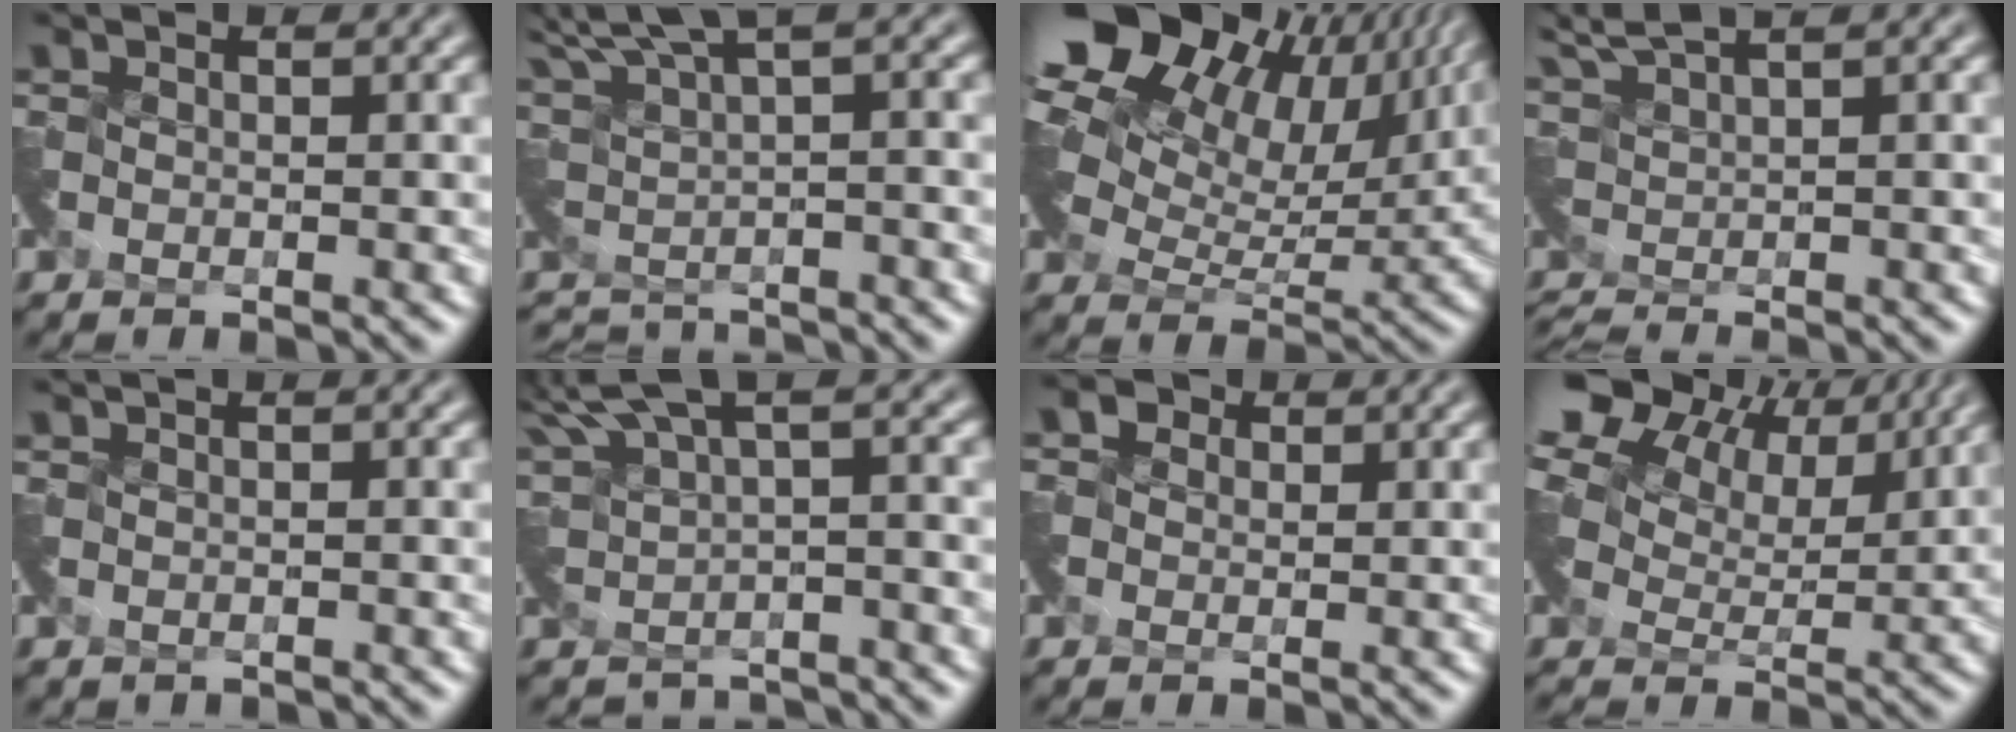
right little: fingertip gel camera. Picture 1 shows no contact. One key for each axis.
{"total": 3.2, "fx": 1.4, "fy": 1.4, "fz": 2.5, "tx": -0.054, "ty": -0.018, "tz": 0.044}
{"total": 18.5, "fx": 10.2, "fy": 10.9, "fz": 11.0, "tx": -0.207, "ty": 0.060, "tz": 0.163}
{"total": 2.5, "fx": 1.4, "fy": 0.4, "fz": 2.1, "tx": -0.042, "ty": -0.002, "tz": 0.024}
{"total": 1.1, "fx": -0.1, "fy": 0.8, "fz": 0.8, "tx": -0.018, "ty": -0.010, "tz": -0.002}
{"total": 3.2, "fx": 1.4, "fy": 1.6, "fz": 2.4, "tx": -0.052, "ty": -0.028, "tz": 0.044}
{"total": 1.4, "fx": -0.4, "fy": 1.2, "fz": -0.7, "tx": 0.013, "ty": 0.000, "tz": -0.007}
{"total": 14.7, "fx": 7.9, "fy": 8.7, "fz": 8.8, "tx": -0.188, "ty": 0.038, "tz": 0.114}